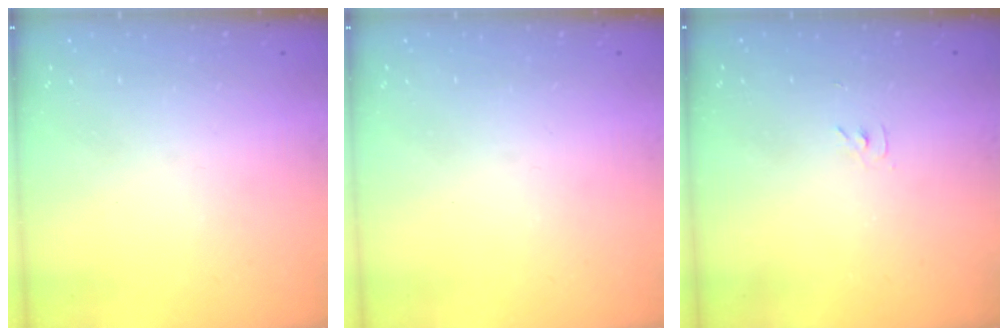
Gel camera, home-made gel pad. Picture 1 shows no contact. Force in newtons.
{"total": 0.0}
{"total": 3.5, "press": 3.5, "slide": 0.5}